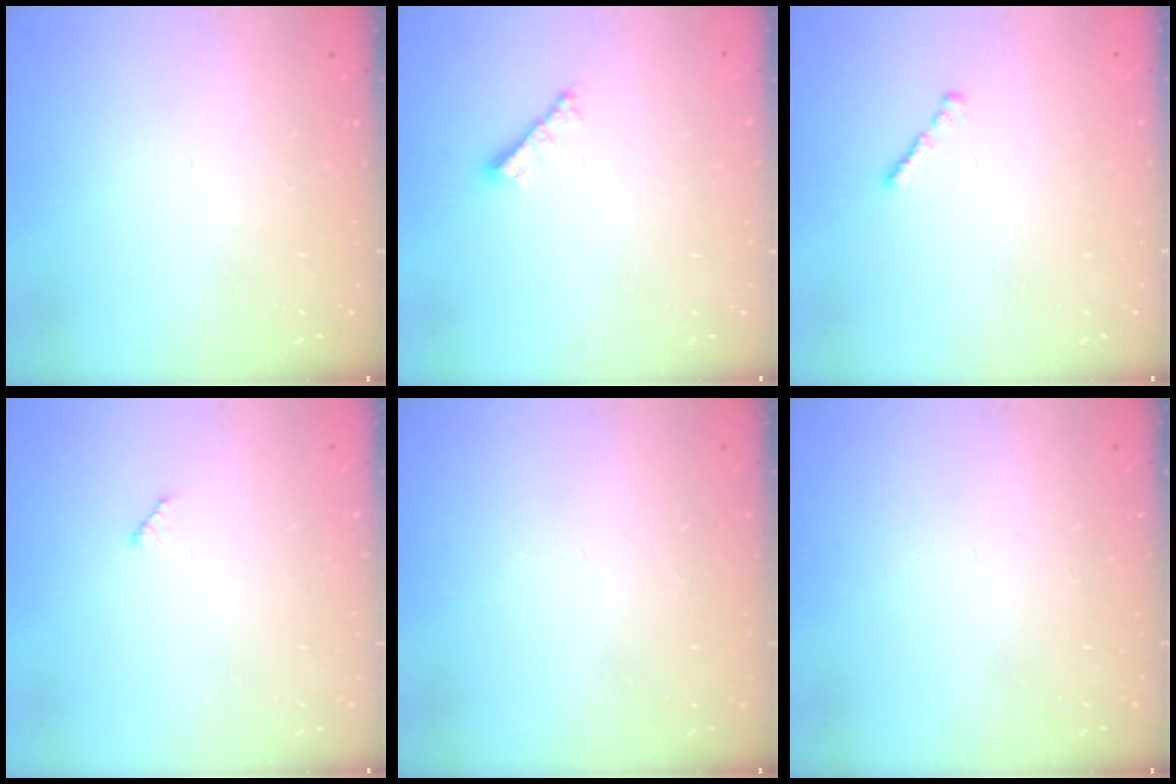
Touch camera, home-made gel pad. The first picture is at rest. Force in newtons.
{"total": 3.0, "press": 3.0, "slide": 0.6}
{"total": 1.6, "press": 1.5, "slide": 0.5}
{"total": 3.2, "press": 3.2, "slide": 0.4}
{"total": 0.0}
{"total": 0.0}